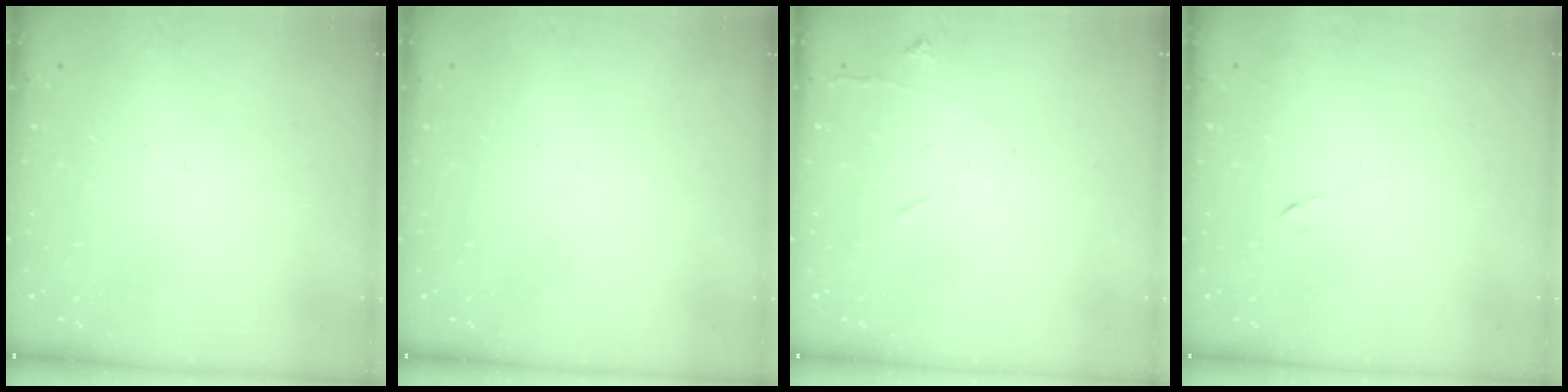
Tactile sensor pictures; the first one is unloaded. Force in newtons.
{"total": 0.0}
{"total": 6.2, "press": 6.1, "slide": 0.8}
{"total": 7.2, "press": 7.2, "slide": 0.6}